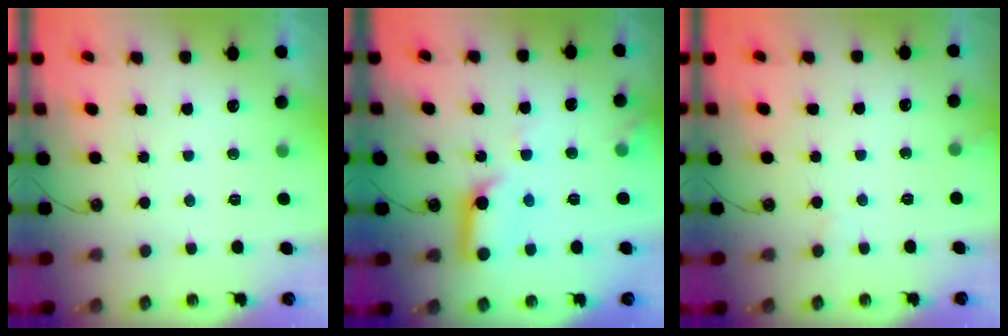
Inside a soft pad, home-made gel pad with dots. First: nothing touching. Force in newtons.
{"total": 13.0, "press": 12.9, "slide": 1.5}
{"total": 4.2, "press": 4.2, "slide": 0.4}